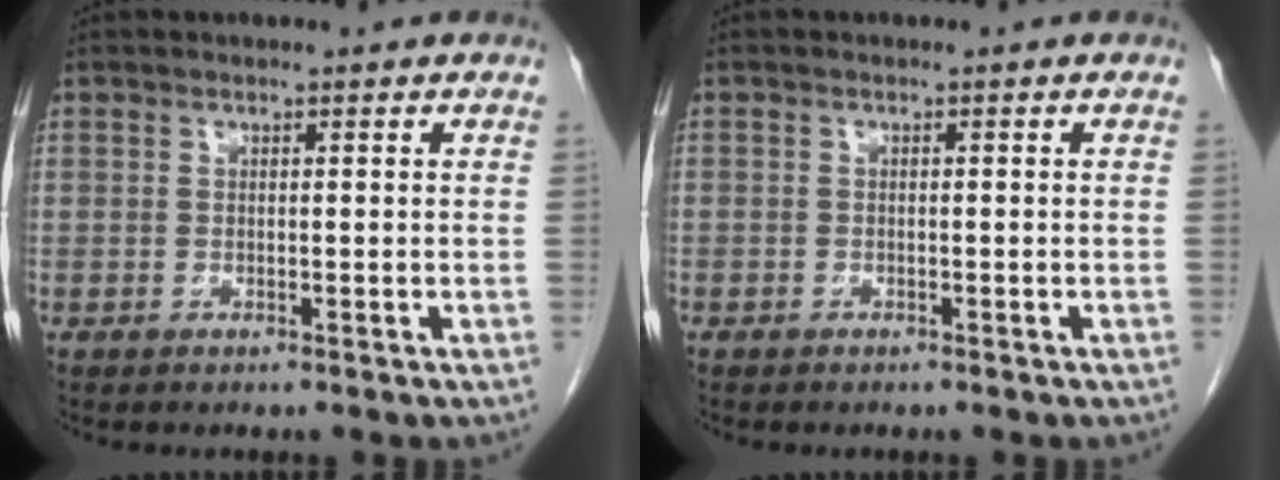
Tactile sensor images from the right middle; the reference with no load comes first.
{"total": 0.6, "force": [-0.5, 0.4, 0.1], "torque": [-0.008, 0.003, -0.011]}